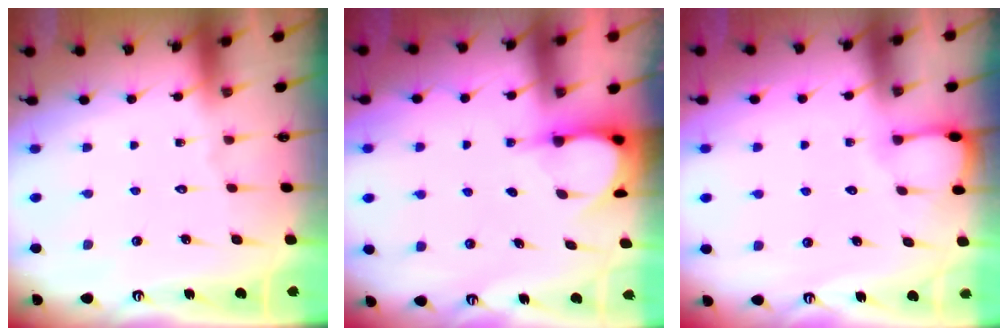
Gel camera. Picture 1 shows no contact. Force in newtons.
{"total": 4.0, "press": 4.0, "slide": 0.3}
{"total": 2.0, "press": 2.0, "slide": 0.3}